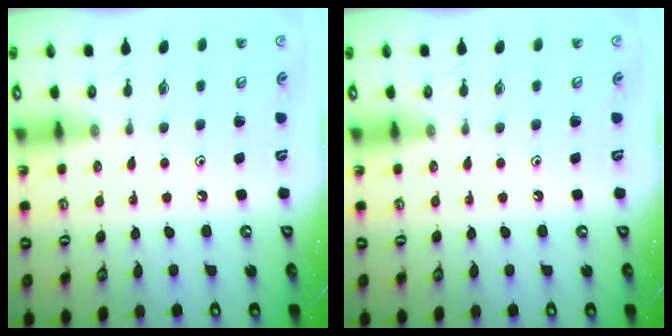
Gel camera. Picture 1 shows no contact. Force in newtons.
{"total": 0.0}